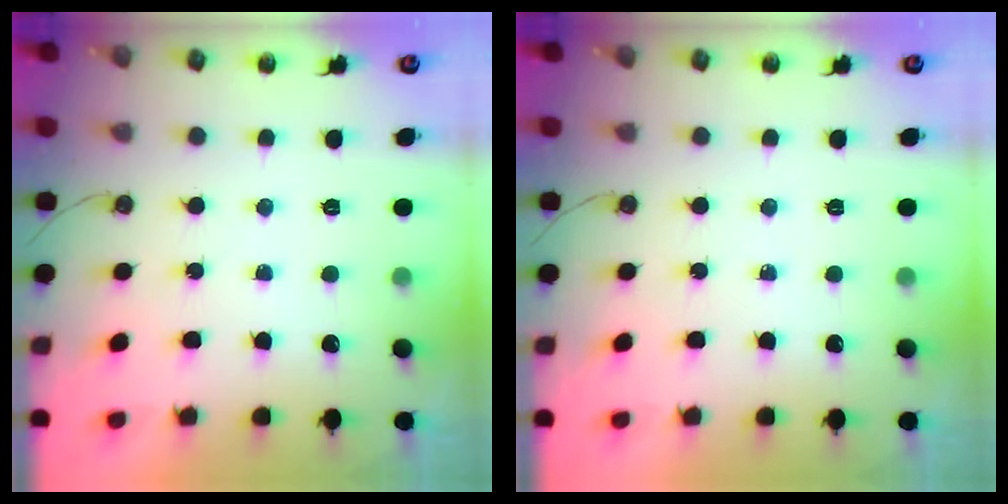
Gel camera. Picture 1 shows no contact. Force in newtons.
{"total": 0.0}